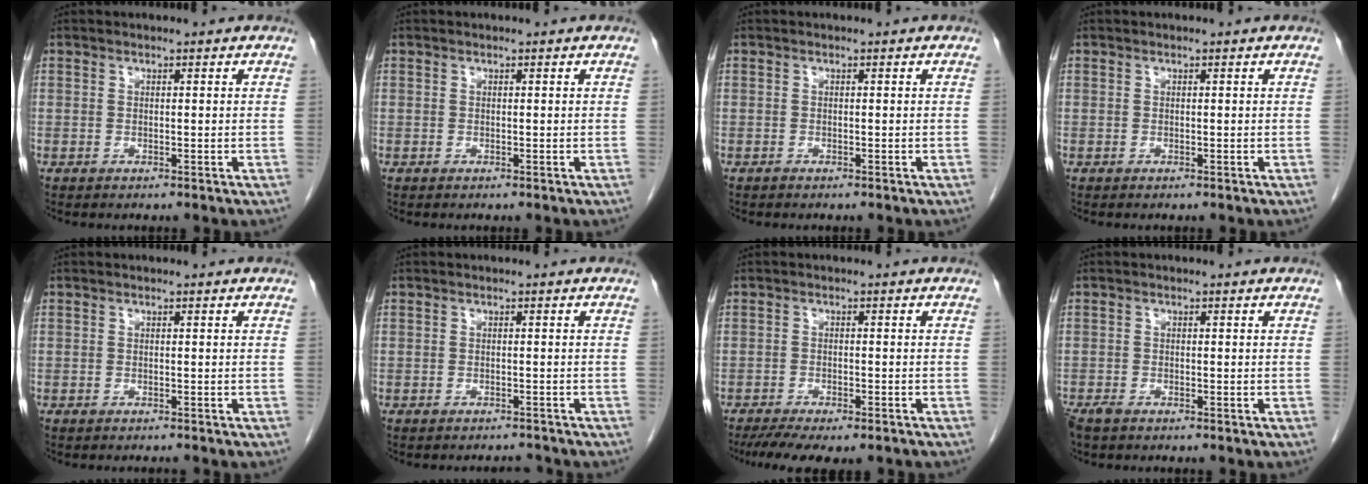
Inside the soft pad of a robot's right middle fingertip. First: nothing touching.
{"total": 0.0}
{"total": 0.0}
{"total": 0.0}
{"total": 1.6, "force": [-1.5, 0.1, 0.6], "torque": [-0.009, -0.003, -0.016]}
{"total": 3.2, "force": [-3.1, 0.5, 0.3], "torque": [0.003, -0.004, -0.040]}
{"total": 9.8, "force": [-7.9, 2.4, 5.3], "torque": [-0.080, -0.009, -0.116]}
{"total": 2.6, "force": [-2.1, 0.9, 1.3], "torque": [-0.027, -0.007, -0.031]}